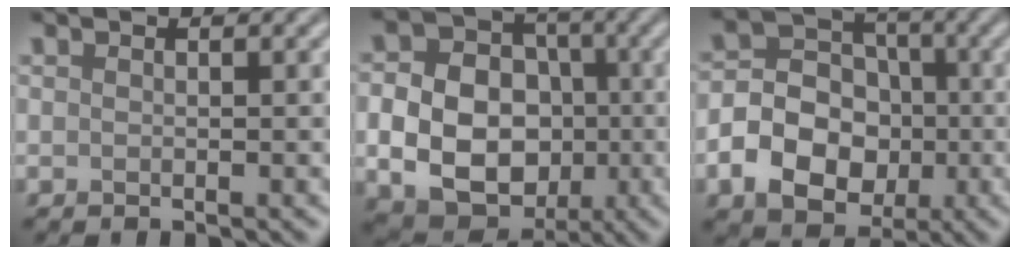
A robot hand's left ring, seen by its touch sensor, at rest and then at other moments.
{"total": 11.3, "force": [-1.9, 9.2, 6.2], "torque": [-0.100, -0.021, -0.047]}
{"total": 7.7, "force": [-2.4, 5.9, 4.3], "torque": [-0.059, -0.001, -0.055]}